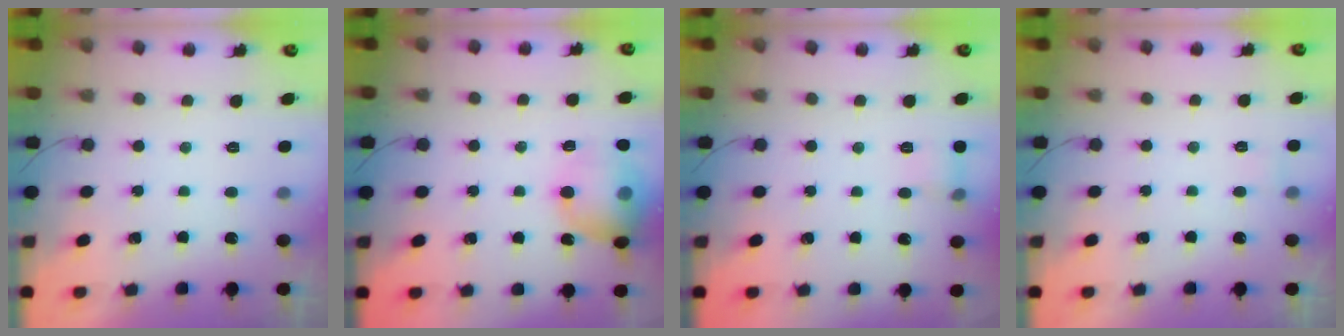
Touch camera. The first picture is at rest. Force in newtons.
{"total": 13.6, "press": 13.4, "slide": 2.3}
{"total": 6.6, "press": 6.3, "slide": 2.0}
{"total": 2.1, "press": 2.0, "slide": 0.7}